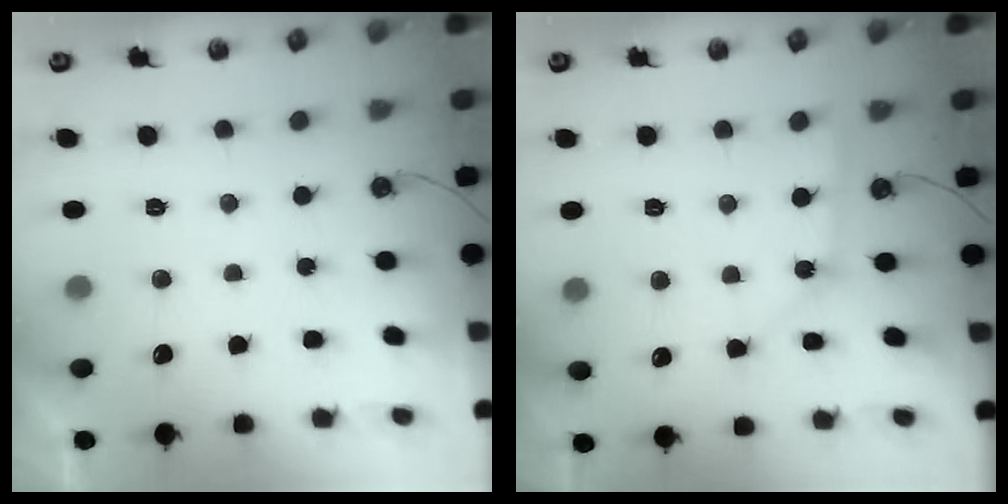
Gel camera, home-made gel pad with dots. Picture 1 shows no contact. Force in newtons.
{"total": 2.1, "press": 2.1, "slide": 0.3}